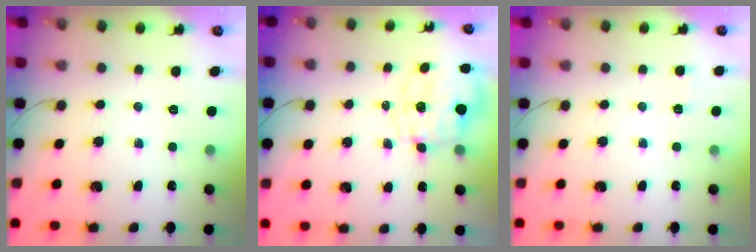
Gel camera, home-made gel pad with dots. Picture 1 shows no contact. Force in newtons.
{"total": 2.9, "press": 2.7, "slide": 1.0}
{"total": 4.5, "press": 4.3, "slide": 1.3}